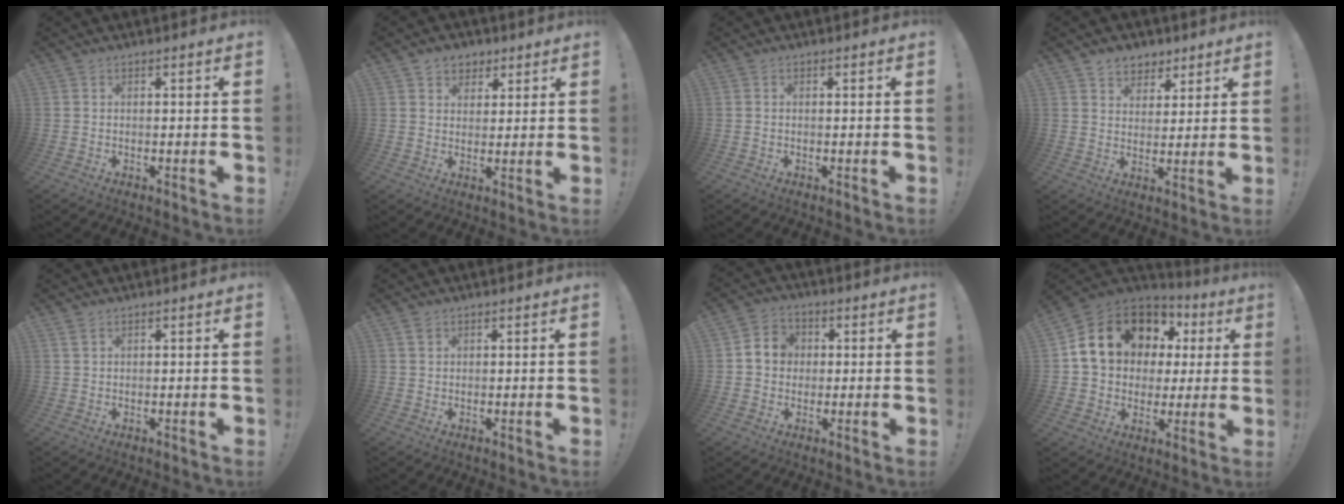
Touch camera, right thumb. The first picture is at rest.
{"total": 5.7, "force": [3.1, 4.7, 1.0], "torque": [-0.003, -0.019, 0.058]}
{"total": 0.0}
{"total": 6.9, "force": [4.5, 5.2, 0.8], "torque": [-0.007, -0.032, 0.089]}
{"total": 1.5, "force": [1.0, 0.6, 0.9], "torque": [-0.014, -0.002, 0.017]}
{"total": 1.3, "force": [0.8, 0.9, 0.4], "torque": [0.003, -0.004, 0.013]}
{"total": 7.0, "force": [0.9, 6.4, 2.9], "torque": [-0.045, 0.010, 0.021]}
{"total": 17.9, "force": [7.6, 13.4, 9.0], "torque": [-0.147, -0.028, 0.163]}